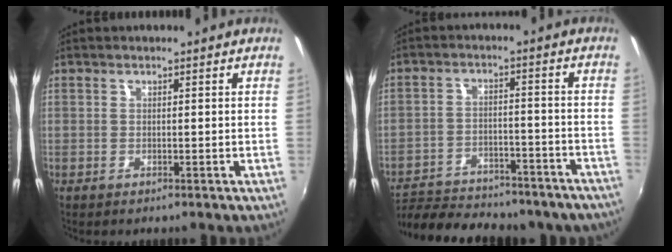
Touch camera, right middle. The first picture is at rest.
{"total": 24.0, "force": [-20.2, 8.2, 9.9], "torque": [-0.201, -0.003, -0.265]}